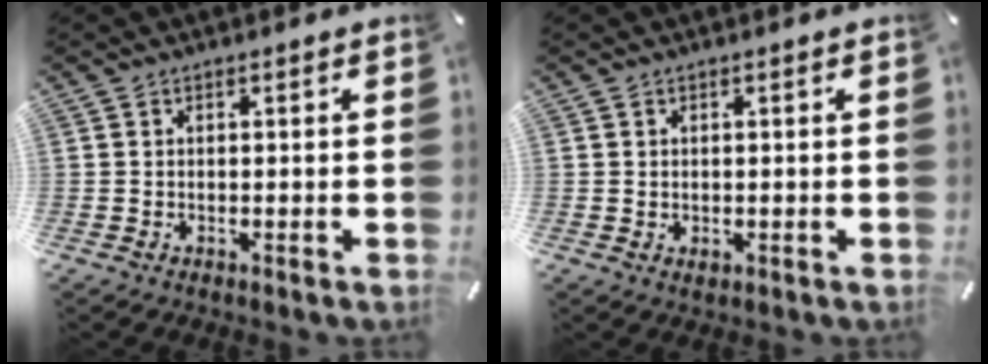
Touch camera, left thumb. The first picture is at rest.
{"total": 0.7, "force": [0.0, 0.6, 0.4], "torque": [-0.008, 0.002, 0.000]}